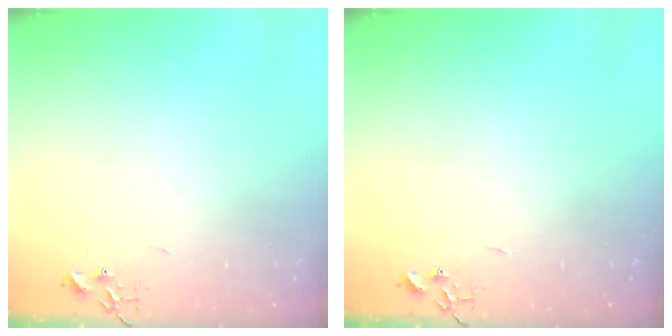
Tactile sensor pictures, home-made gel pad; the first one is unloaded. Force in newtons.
{"total": 0.0}